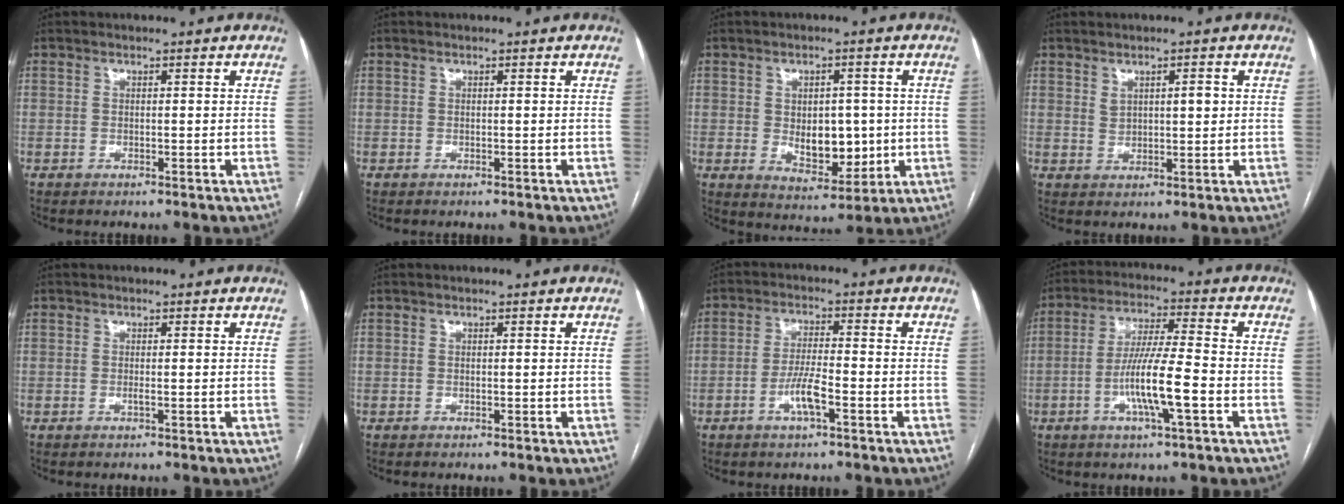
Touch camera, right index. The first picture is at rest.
{"total": 0.0}
{"total": 7.9, "force": [-0.2, 4.7, 6.4], "torque": [-0.090, -0.001, 0.010]}
{"total": 3.4, "force": [1.2, 1.5, 2.8], "torque": [-0.048, 0.006, 0.024]}
{"total": 0.6, "force": [-0.2, -0.1, 0.5], "torque": [-0.011, 0.000, -0.003]}
{"total": 0.0}
{"total": 5.1, "force": [-2.3, 0.6, 4.5], "torque": [-0.089, 0.000, -0.043]}
{"total": 10.2, "force": [-3.2, 0.4, 9.6], "torque": [-0.183, -0.002, -0.062]}